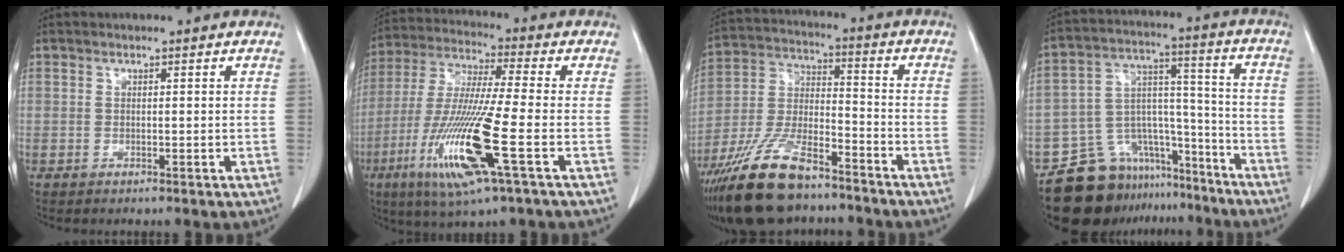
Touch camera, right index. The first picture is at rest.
{"total": 16.2, "force": [-5.7, 0.4, 15.2], "torque": [-0.318, -0.026, -0.110]}
{"total": 15.5, "force": [-11.7, 4.7, 9.0], "torque": [-0.193, -0.005, -0.217]}
{"total": 16.0, "force": [-13.0, 8.4, 4.2], "torque": [-0.060, 0.071, -0.205]}